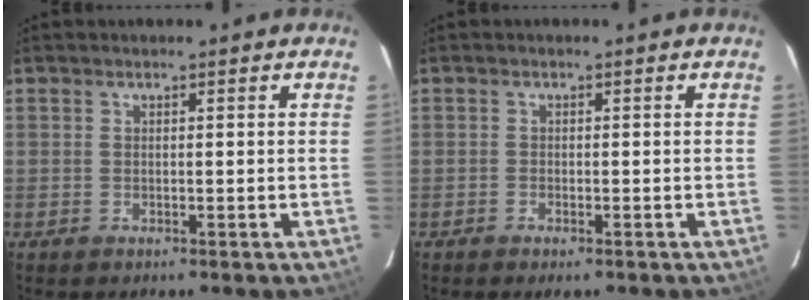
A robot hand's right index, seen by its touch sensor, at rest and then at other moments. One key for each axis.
{"total": 1.5, "fx": -1.1, "fy": 0.6, "fz": 0.9, "tx": -0.021, "ty": -0.002, "tz": -0.021}